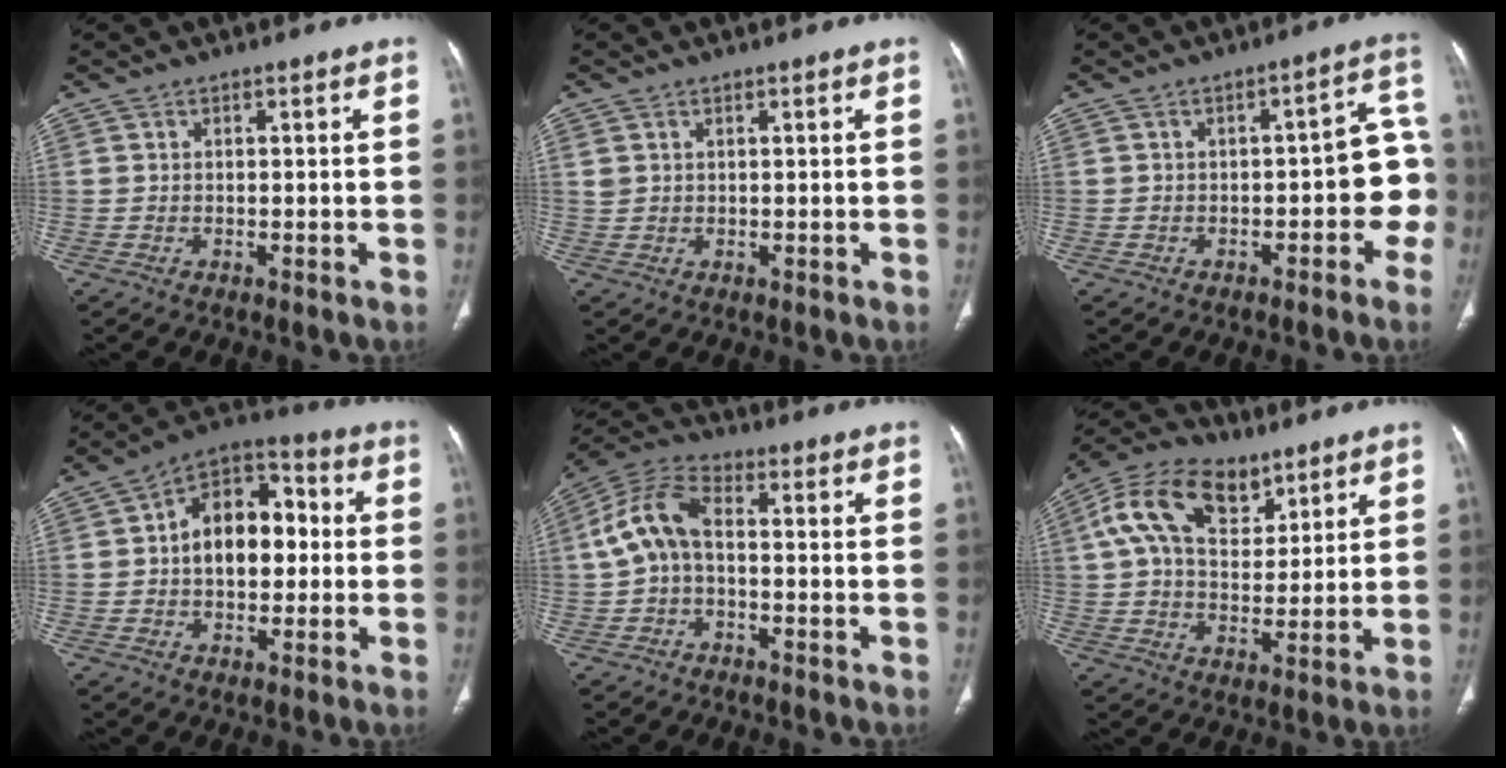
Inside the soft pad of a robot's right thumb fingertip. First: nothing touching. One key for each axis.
{"total": 1.3, "fx": 0.6, "fy": 1.0, "fz": 0.6, "tx": -0.011, "ty": 0.001, "tz": 0.016}
{"total": 9.3, "fx": -3.1, "fy": 4.8, "fz": 7.3, "tx": -0.050, "ty": 0.049, "tz": -0.042}
{"total": 14.1, "fx": 0.6, "fy": 9.4, "fz": 10.5, "tx": -0.118, "ty": 0.037, "tz": -0.002}
{"total": 9.0, "fx": -0.4, "fy": 5.2, "fz": 7.3, "tx": -0.150, "ty": 0.032, "tz": -0.018}
{"total": 16.1, "fx": 7.2, "fy": 10.1, "fz": 10.2, "tx": -0.164, "ty": -0.005, "tz": 0.124}